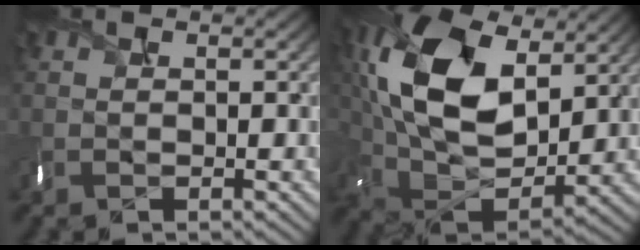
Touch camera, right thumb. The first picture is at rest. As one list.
[{"total": 15.6, "force": [5.0, 9.0, 11.7], "torque": [-0.267, 0.018, 0.096]}]